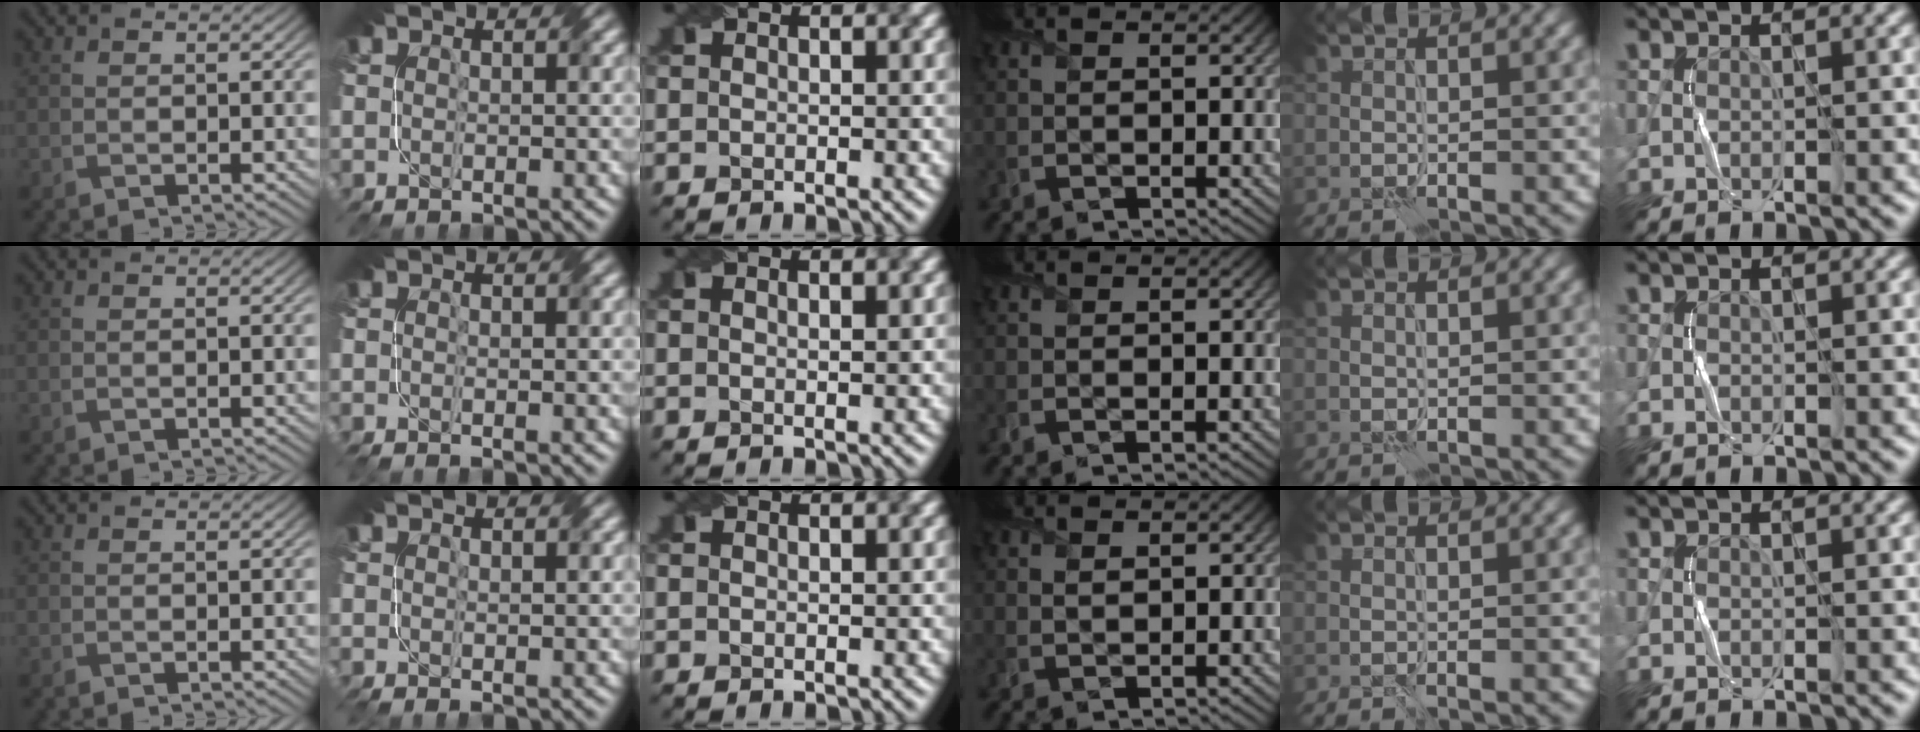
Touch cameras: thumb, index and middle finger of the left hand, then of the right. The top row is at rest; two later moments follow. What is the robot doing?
{"motion": "fold", "object": "netting"}